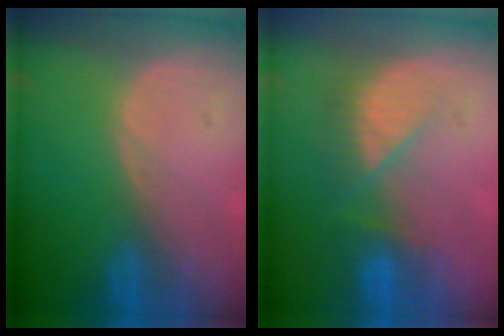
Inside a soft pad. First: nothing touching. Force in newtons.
{"total": 7.2, "press": 6.6, "slide": 2.9}